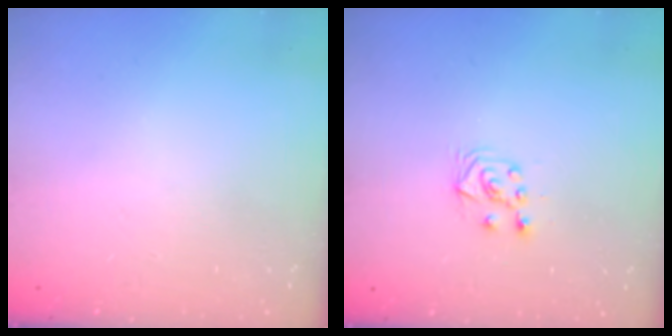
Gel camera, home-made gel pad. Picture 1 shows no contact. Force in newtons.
{"total": 6.3, "press": 6.3, "slide": 0.7}